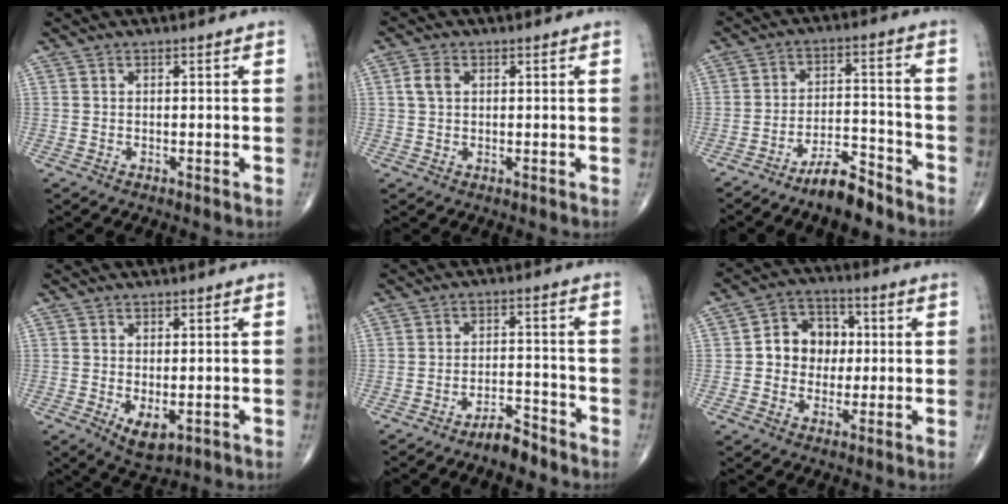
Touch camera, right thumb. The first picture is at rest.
{"total": 3.0, "force": [0.8, 2.1, 2.1], "torque": [-0.045, 0.006, 0.014]}
{"total": 8.2, "force": [-6.7, 2.3, 4.1], "torque": [-0.065, 0.056, -0.119]}
{"total": 4.5, "force": [-1.0, 2.3, 3.8], "torque": [-0.056, -0.012, -0.005]}
{"total": 4.7, "force": [-4.0, 1.3, 2.1], "torque": [-0.030, 0.032, -0.073]}
{"total": 9.9, "force": [0.6, 8.2, 5.5], "torque": [-0.042, 0.018, 0.000]}